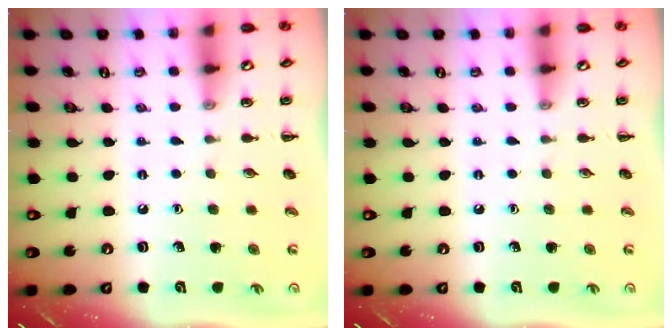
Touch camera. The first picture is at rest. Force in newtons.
{"total": 0.0}